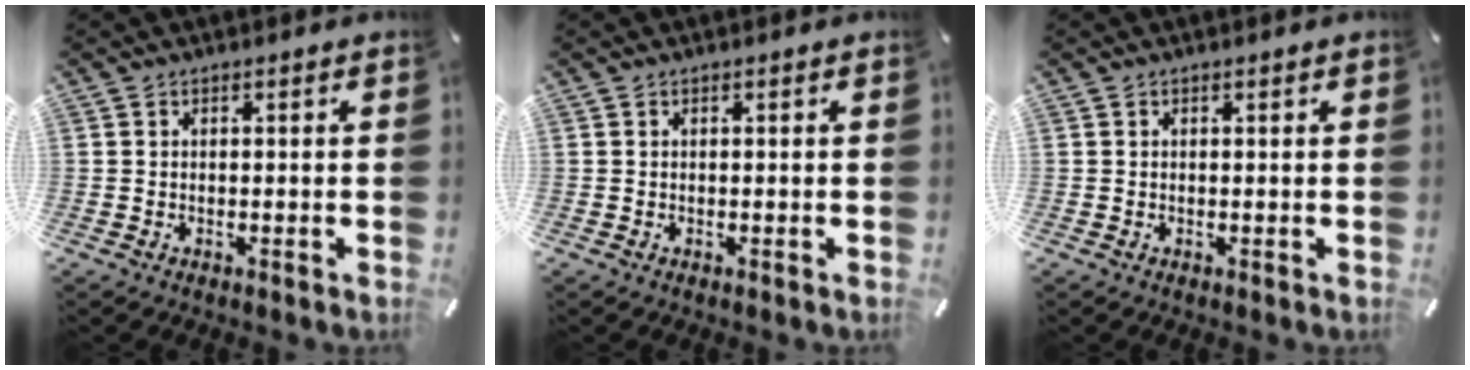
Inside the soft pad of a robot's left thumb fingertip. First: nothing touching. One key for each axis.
{"total": 0.0}
{"total": 0.0}